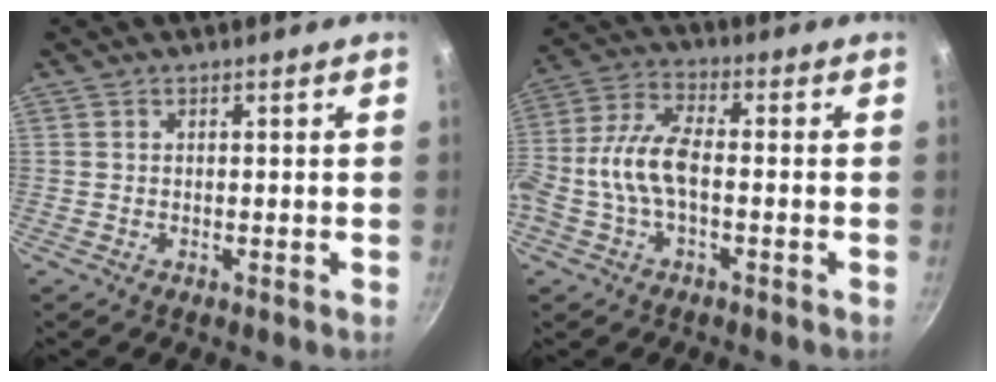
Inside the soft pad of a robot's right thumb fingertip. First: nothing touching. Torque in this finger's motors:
{"motor_torque": [0.35, 0.32, 0.77, 0.29, 0.09]}